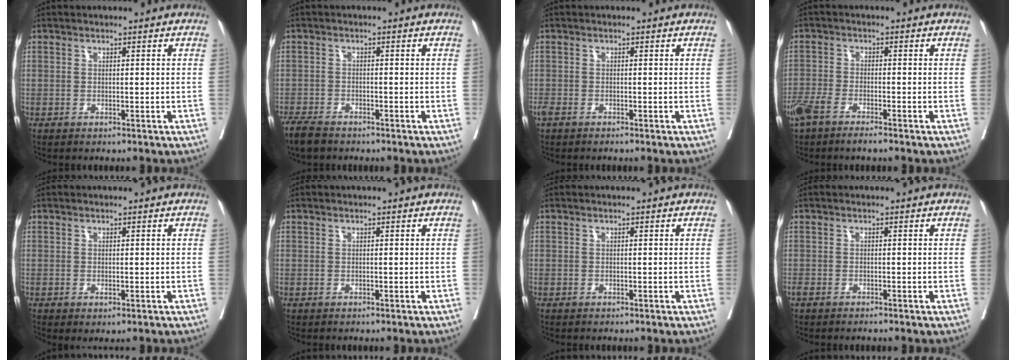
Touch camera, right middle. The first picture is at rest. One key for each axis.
{"total": 4.8, "fx": -4.0, "fy": 1.5, "fz": 2.2, "tx": -0.039, "ty": -0.009, "tz": -0.070}
{"total": 2.0, "fx": -1.6, "fy": 0.6, "fz": 1.1, "tx": -0.026, "ty": -0.007, "tz": -0.029}
{"total": 5.4, "fx": -4.0, "fy": 1.1, "fz": 3.3, "tx": -0.066, "ty": -0.003, "tz": -0.074}
{"total": 1.2, "fx": -0.3, "fy": 0.4, "fz": 1.1, "tx": -0.017, "ty": -0.006, "tz": 0.002}
{"total": 0.0}
{"total": 0.0}
{"total": 1.3, "fx": -1.1, "fy": 0.3, "fz": 0.7, "tx": -0.015, "ty": -0.005, "tz": -0.020}